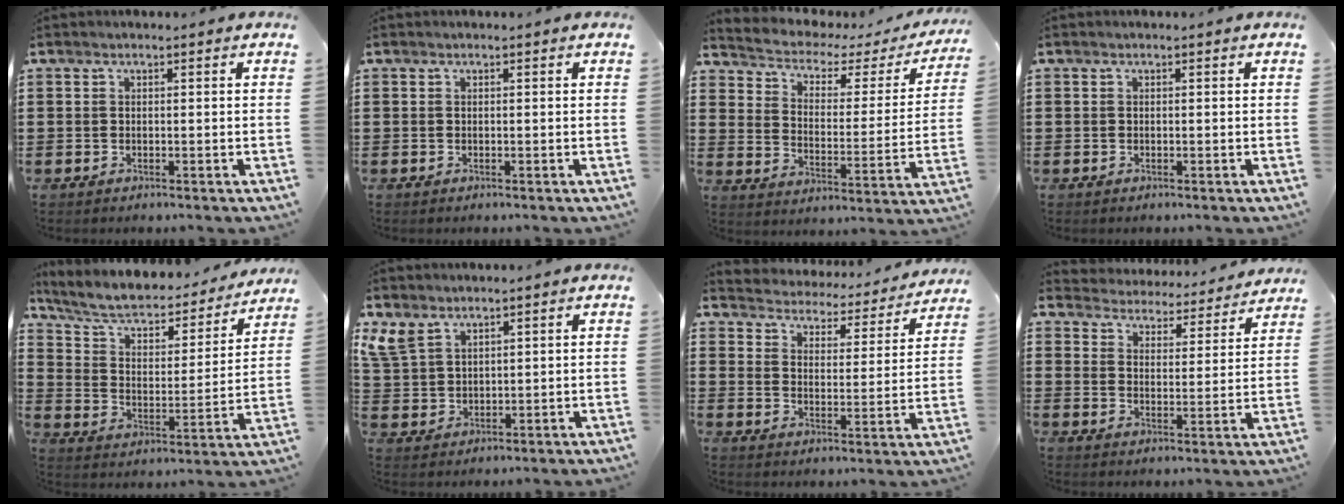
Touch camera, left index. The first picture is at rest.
{"total": 0.0}
{"total": 2.9, "force": [2.1, 1.5, 1.2], "torque": [-0.042, -0.020, 0.025]}
{"total": 0.0}
{"total": 6.0, "force": [4.8, 2.2, 2.7], "torque": [-0.078, -0.034, 0.078]}
{"total": 4.9, "force": [3.5, 2.7, 2.1], "torque": [-0.055, 0.003, 0.068]}
{"total": 3.1, "force": [3.0, 0.2, -0.4], "torque": [-0.017, -0.035, 0.043]}
{"total": 4.2, "force": [4.2, 0.0, -0.5], "torque": [-0.019, -0.041, 0.068]}